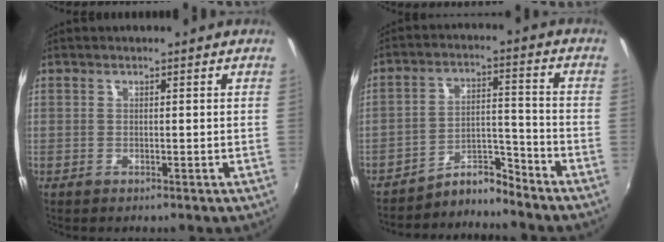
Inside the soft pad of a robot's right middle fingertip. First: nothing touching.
{"total": 5.8, "force": [-5.8, -0.2, -0.1], "torque": [0.001, 0.029, -0.108]}